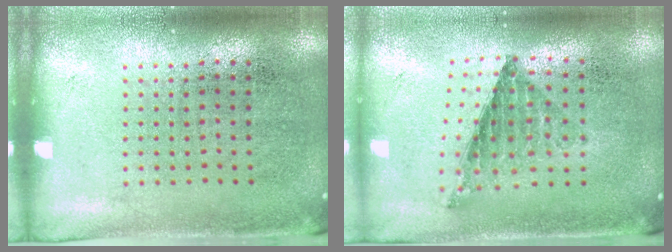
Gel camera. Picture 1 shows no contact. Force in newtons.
{"total": 0.7, "press": 0.7, "slide": 0.0}